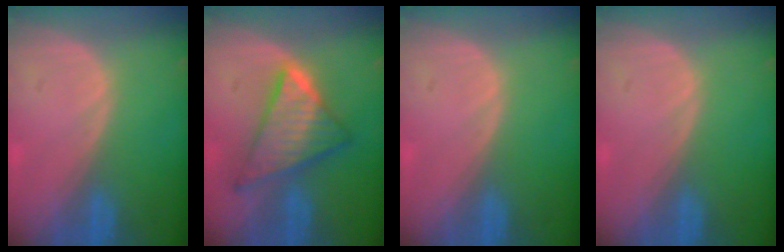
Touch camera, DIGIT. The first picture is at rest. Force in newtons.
{"total": 8.9, "press": 8.9, "slide": 0.5}
{"total": 0.0}
{"total": 0.0}